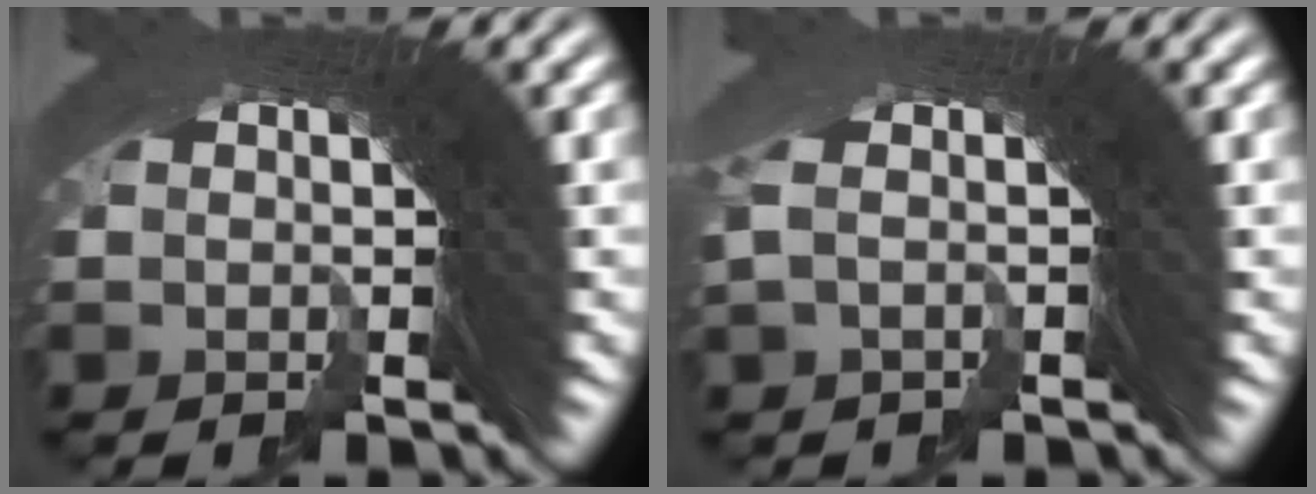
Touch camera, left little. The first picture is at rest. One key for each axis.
{"total": 1.4, "fx": 0.1, "fy": -0.4, "fz": 1.4, "tx": -0.015, "ty": 0.013, "tz": -0.004}